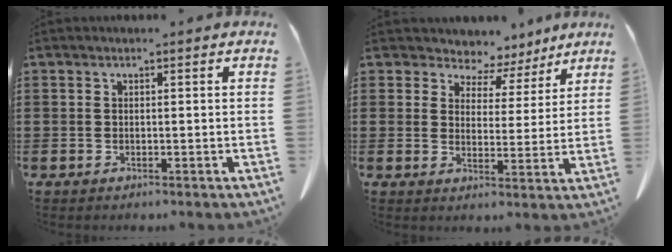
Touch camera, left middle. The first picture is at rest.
{"total": 4.7, "force": [4.3, 1.9, -0.2], "torque": [-0.025, -0.028, 0.074]}